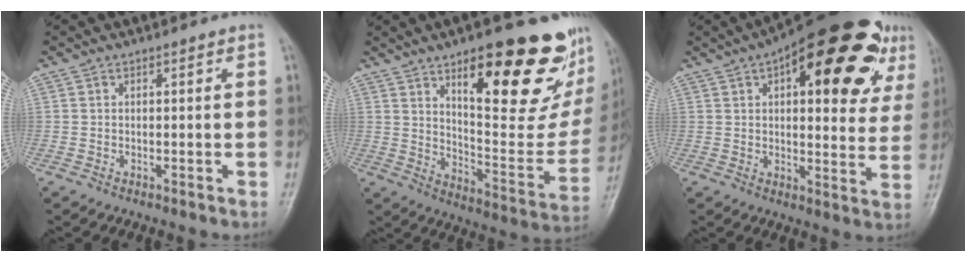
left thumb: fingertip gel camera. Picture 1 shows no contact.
{"total": 28.9, "force": [14.9, 9.6, 22.8], "torque": [-0.265, -0.064, 0.223]}
{"total": 25.1, "force": [11.4, 10.2, 19.8], "torque": [-0.235, -0.002, 0.152]}